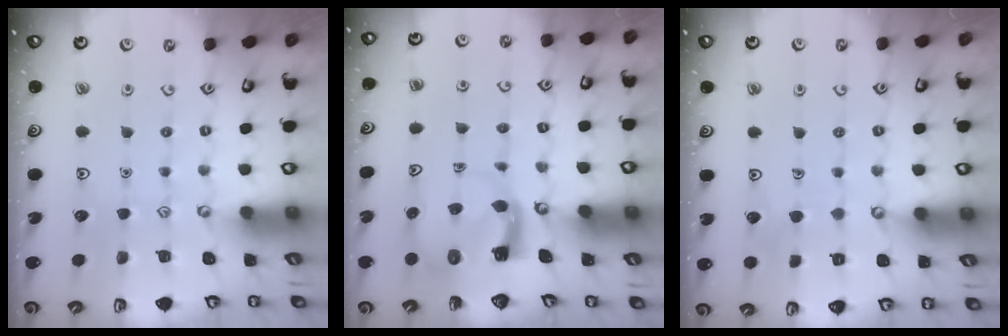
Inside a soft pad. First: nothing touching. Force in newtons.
{"total": 3.8, "press": 3.7, "slide": 0.7}
{"total": 2.7, "press": 2.7, "slide": 0.1}